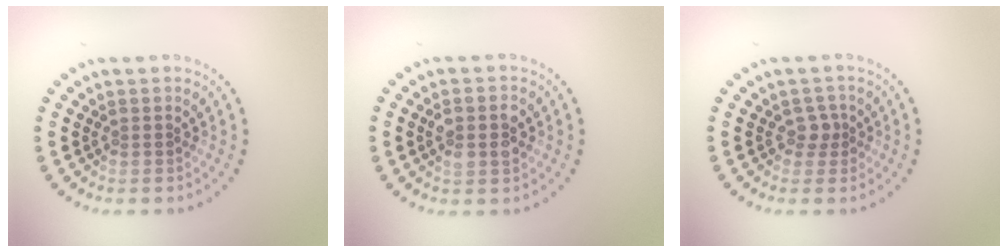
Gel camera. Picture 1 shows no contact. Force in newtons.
{"total": 2.7, "press": 2.7, "slide": 0.3}
{"total": 1.4, "press": 1.1, "slide": 0.7}